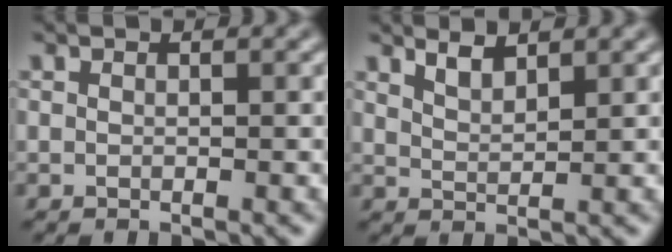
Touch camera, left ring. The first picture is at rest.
{"total": 1.9, "force": [1.7, 0.4, 0.8], "torque": [-0.018, -0.001, 0.033]}